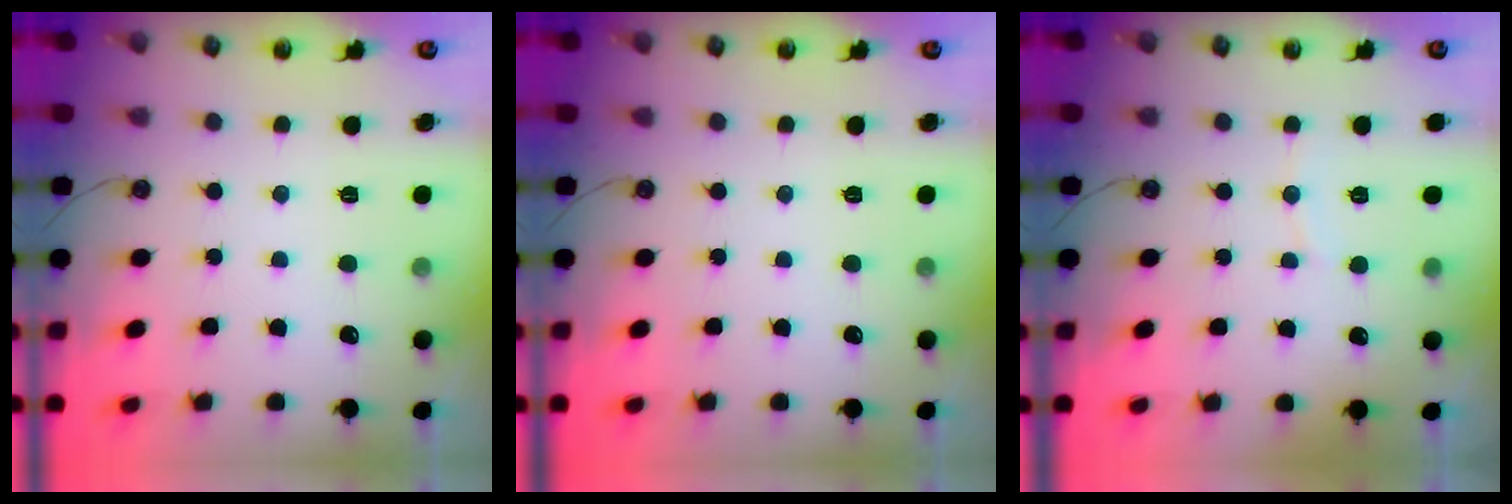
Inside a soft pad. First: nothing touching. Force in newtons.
{"total": 0.0}
{"total": 2.8, "press": 2.8, "slide": 0.3}